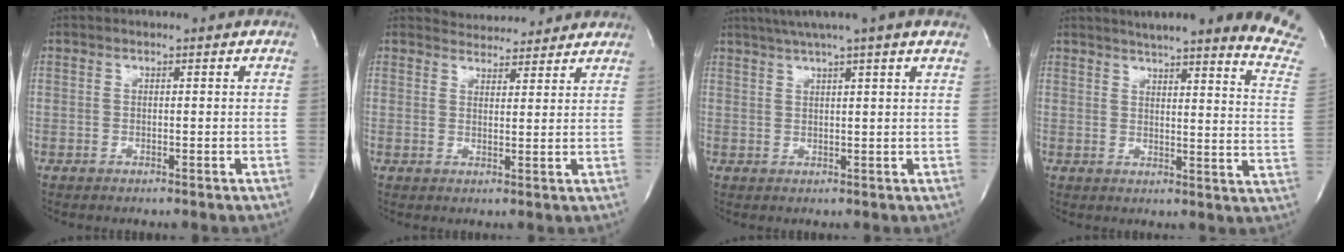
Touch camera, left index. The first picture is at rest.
{"total": 6.7, "force": [6.5, 1.7, 0.6], "torque": [-0.008, 0.013, 0.079]}
{"total": 9.0, "force": [7.0, -1.1, 5.5], "torque": [-0.093, 0.031, 0.089]}
{"total": 20.3, "force": [18.4, -0.3, 8.4], "torque": [-0.106, -0.091, 0.203]}